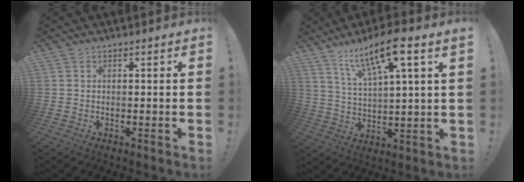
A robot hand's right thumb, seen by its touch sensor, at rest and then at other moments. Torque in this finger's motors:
{"motor_torque": [0.32, 0.46, 0.67, 0.64, 0.22]}